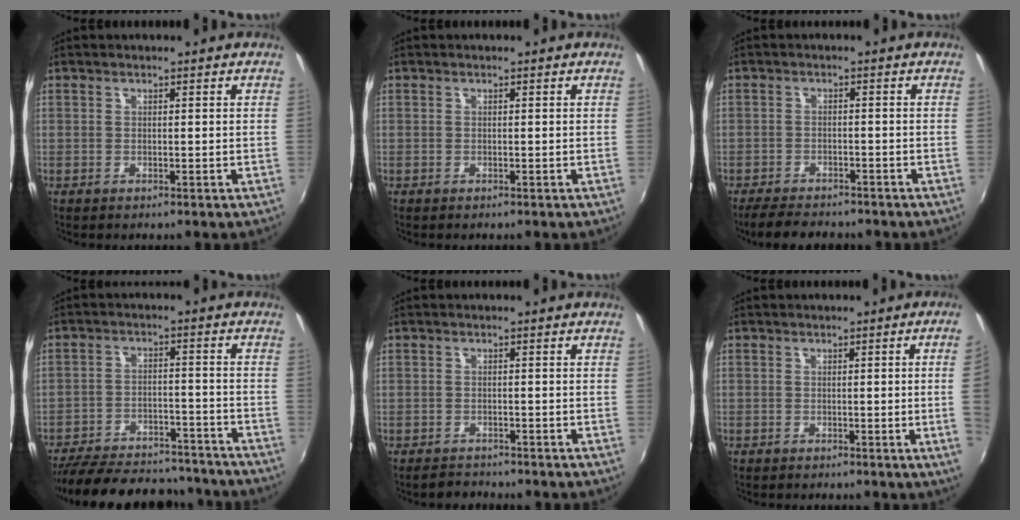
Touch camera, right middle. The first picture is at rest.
{"total": 0.0}
{"total": 7.6, "force": [-6.6, 2.3, 3.0], "torque": [-0.079, -0.014, -0.105]}
{"total": 24.4, "force": [-21.0, 7.9, 9.7], "torque": [-0.201, 0.002, -0.281]}
{"total": 2.2, "force": [-2.1, 0.7, 0.1], "torque": [-0.012, -0.003, -0.037]}
{"total": 4.0, "force": [-0.1, -2.0, 3.5], "torque": [-0.057, -0.011, 0.004]}